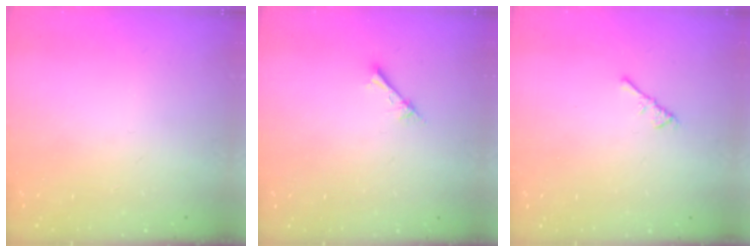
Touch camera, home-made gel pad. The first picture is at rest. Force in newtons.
{"total": 2.3, "press": 2.3, "slide": 0.3}
{"total": 2.2, "press": 2.1, "slide": 0.5}